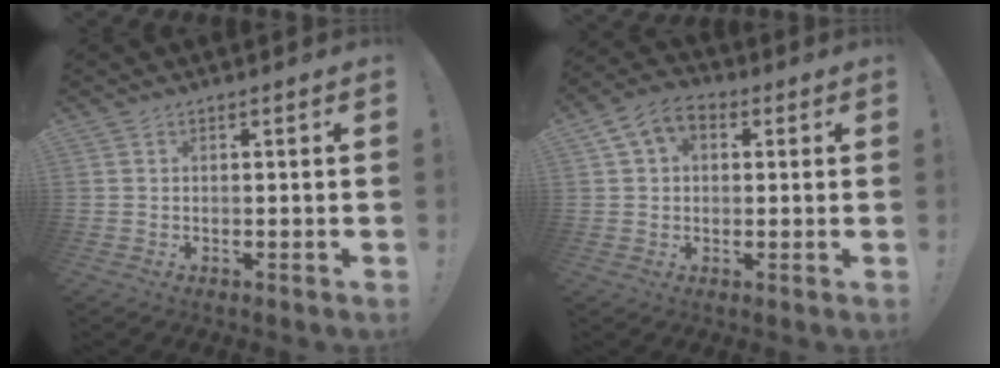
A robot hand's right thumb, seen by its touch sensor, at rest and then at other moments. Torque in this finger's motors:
{"motor_torque": [-0.07, -0.05, 0.42, 0.40, 0.01]}